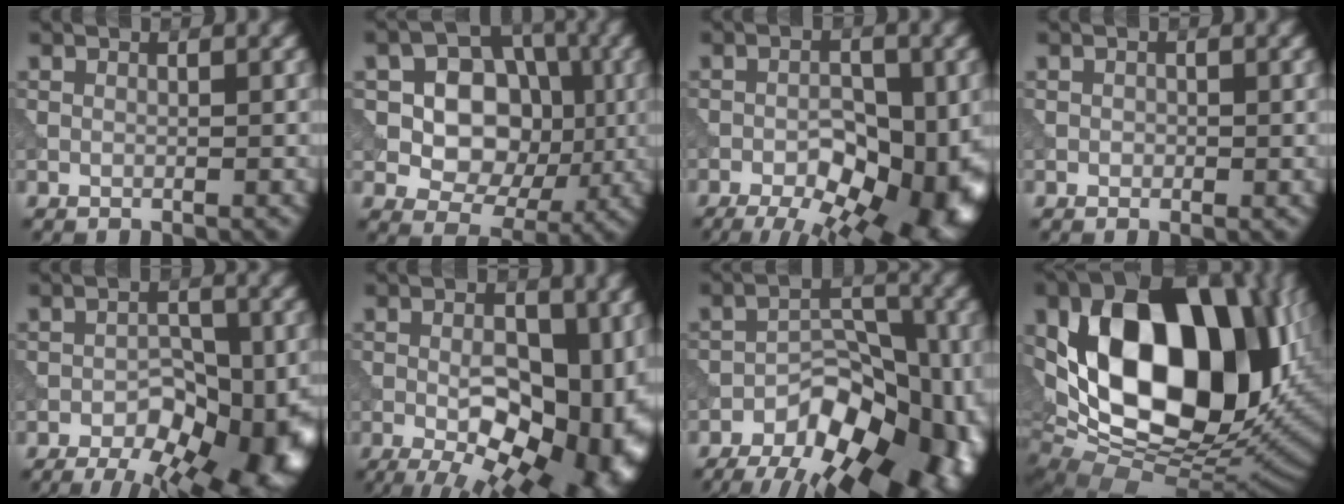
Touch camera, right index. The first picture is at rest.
{"total": 8.9, "force": [0.8, 7.1, 5.3], "torque": [-0.084, 0.013, 0.000]}
{"total": 15.1, "force": [-6.8, 7.0, 11.6], "torque": [-0.121, -0.007, -0.089]}
{"total": 0.7, "force": [-0.2, 0.5, 0.4], "torque": [-0.007, -0.001, -0.004]}
{"total": 14.9, "force": [-7.9, 7.7, 10.0], "torque": [-0.084, 0.001, -0.099]}
{"total": 16.2, "force": [-3.9, 8.6, 13.2], "torque": [-0.149, -0.019, -0.048]}
{"total": 17.4, "force": [-10.4, 9.2, 10.5], "torque": [-0.114, 0.002, -0.138]}
{"total": 19.2, "force": [3.9, 12.4, 14.2], "torque": [-0.256, -0.004, 0.081]}